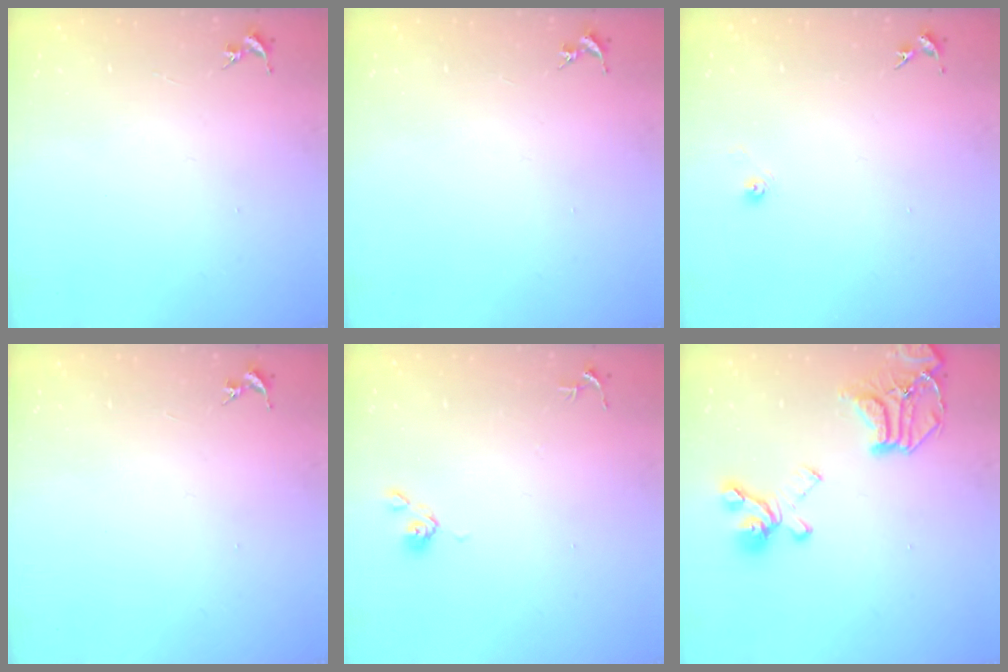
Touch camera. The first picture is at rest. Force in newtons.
{"total": 0.0}
{"total": 3.2, "press": 2.7, "slide": 1.8}
{"total": 0.0}
{"total": 6.2, "press": 6.2, "slide": 0.6}
{"total": 19.3, "press": 19.2, "slide": 1.9}